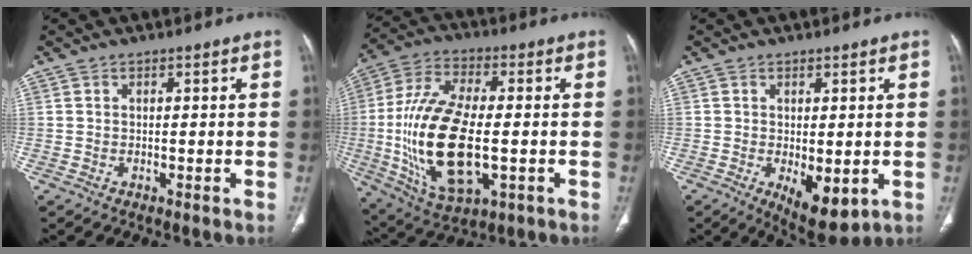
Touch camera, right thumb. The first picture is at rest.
{"total": 22.2, "force": [-2.7, 10.4, 19.4], "torque": [-0.393, 0.003, -0.035]}
{"total": 7.8, "force": [-1.8, 3.5, 6.7], "torque": [-0.092, -0.019, -0.015]}